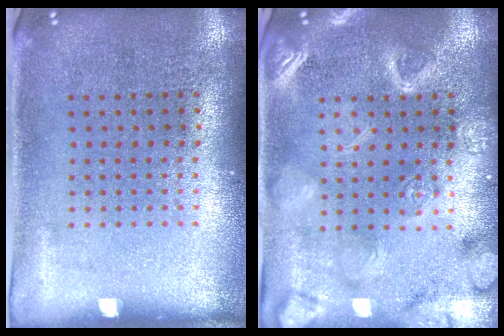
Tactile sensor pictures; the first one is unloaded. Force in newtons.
{"total": 3.1, "press": 3.1, "slide": 0.6}